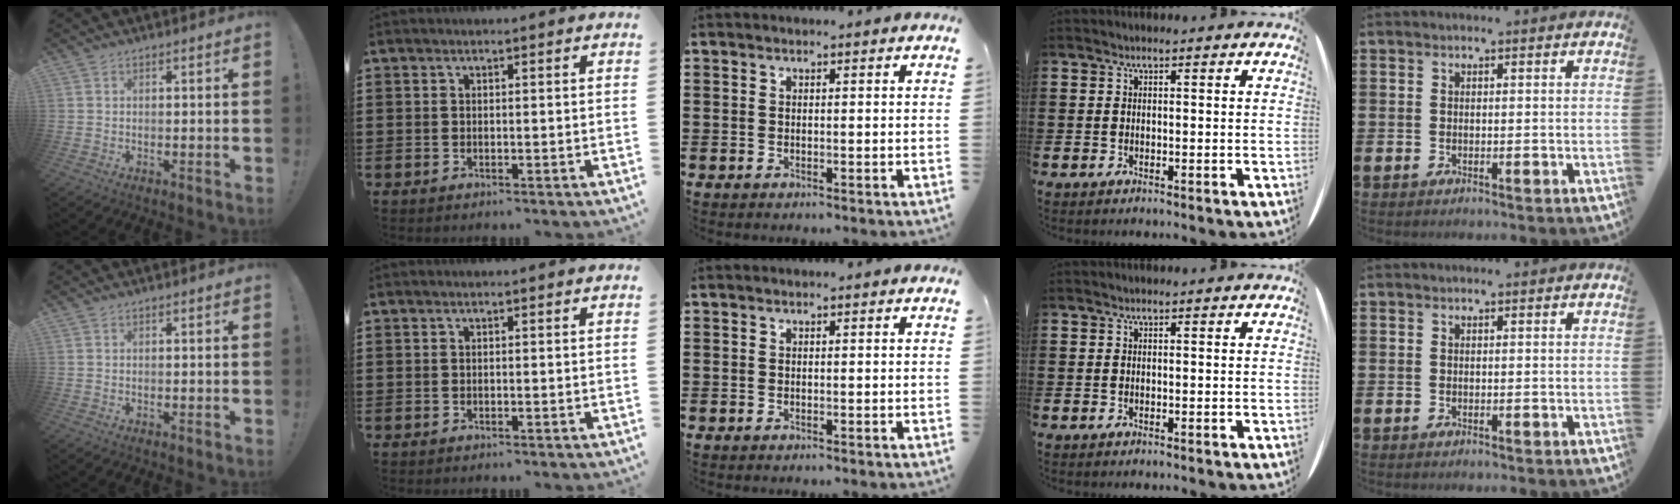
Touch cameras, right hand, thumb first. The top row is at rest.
{}